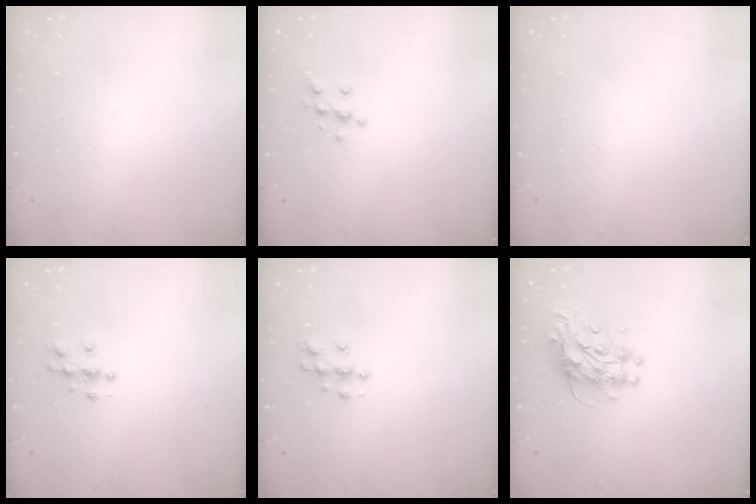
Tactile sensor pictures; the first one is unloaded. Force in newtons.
{"total": 6.4, "press": 6.3, "slide": 1.2}
{"total": 0.0}
{"total": 4.1, "press": 4.1, "slide": 0.5}
{"total": 4.5, "press": 4.4, "slide": 0.4}
{"total": 10.4, "press": 10.4, "slide": 1.0}